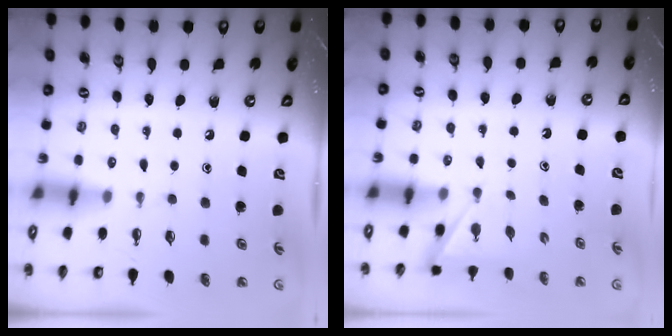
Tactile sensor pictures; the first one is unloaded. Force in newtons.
{"total": 1.9, "press": 1.9, "slide": 0.2}